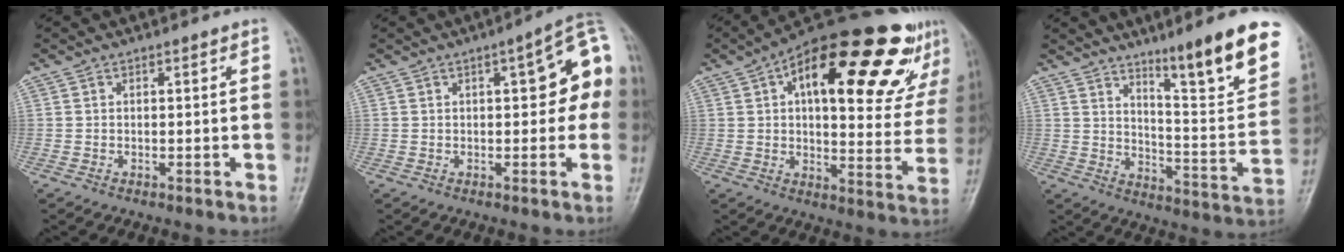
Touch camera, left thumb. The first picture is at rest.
{"total": 10.7, "force": [1.5, 4.6, 9.6], "torque": [-0.076, 0.026, 0.007]}
{"total": 28.9, "force": [14.0, 11.6, 22.5], "torque": [-0.283, 0.010, 0.199]}
{"total": 19.3, "force": [12.1, 2.9, 14.7], "torque": [-0.168, -0.076, 0.185]}